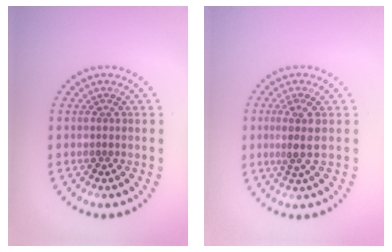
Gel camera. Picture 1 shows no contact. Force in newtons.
{"total": 2.4, "press": 2.0, "slide": 1.4}